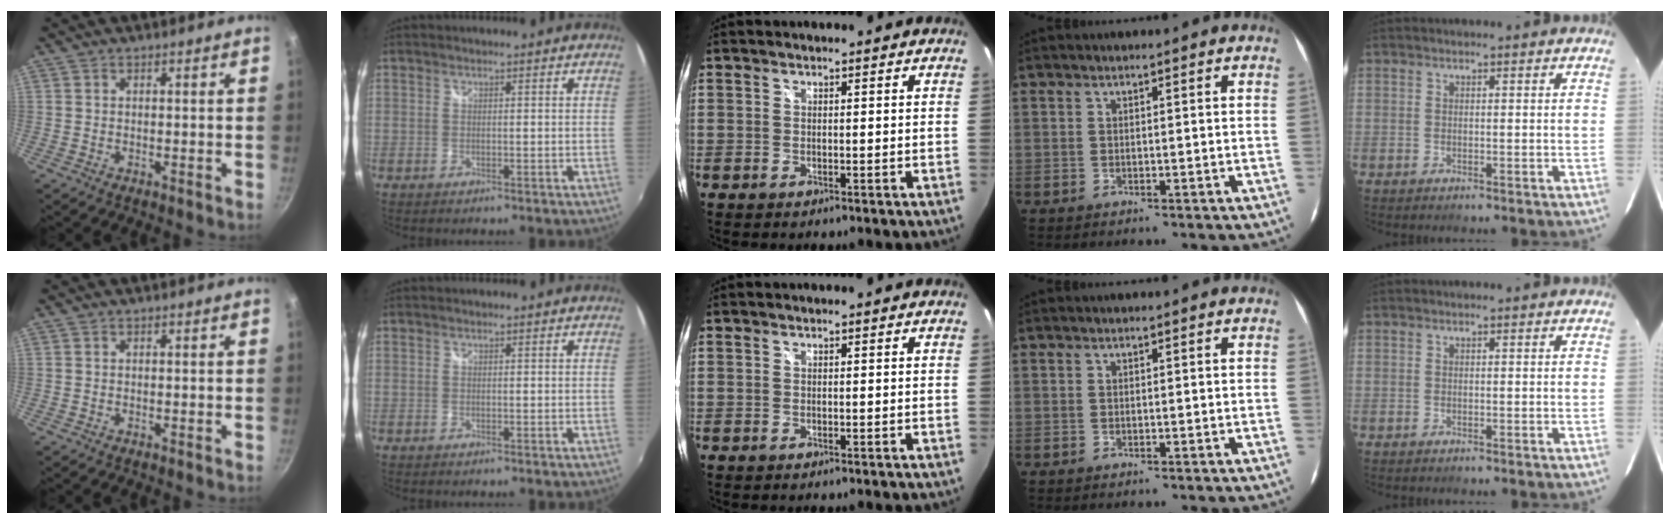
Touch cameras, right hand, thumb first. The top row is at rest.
{}